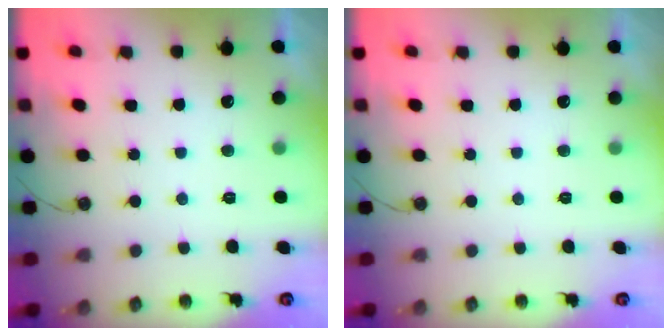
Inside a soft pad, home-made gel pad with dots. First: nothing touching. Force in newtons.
{"total": 0.0}